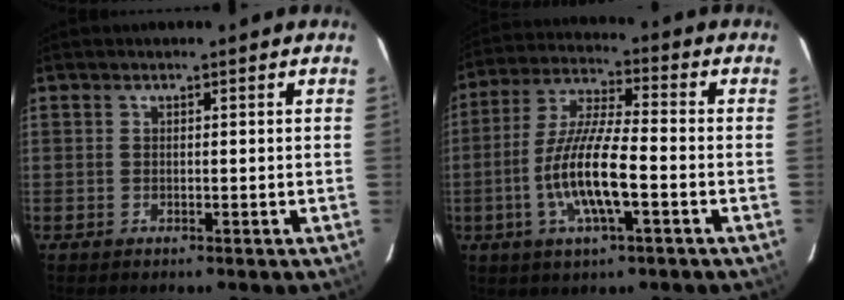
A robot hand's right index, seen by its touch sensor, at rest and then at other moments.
{"total": 13.0, "force": [-3.8, 2.4, 12.1], "torque": [-0.250, -0.005, -0.074]}